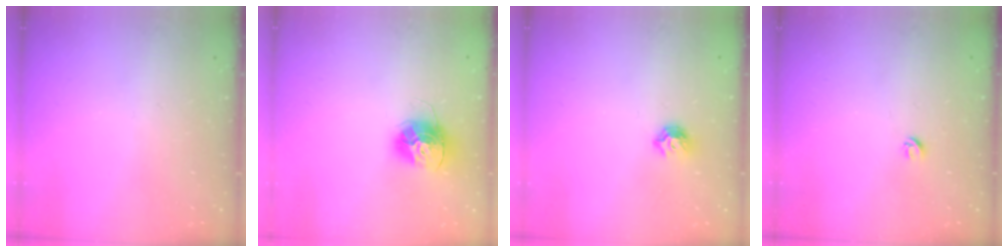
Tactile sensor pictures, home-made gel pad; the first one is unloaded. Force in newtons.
{"total": 12.8, "press": 12.7, "slide": 1.3}
{"total": 6.5, "press": 6.5, "slide": 0.9}
{"total": 4.3, "press": 4.3, "slide": 0.4}